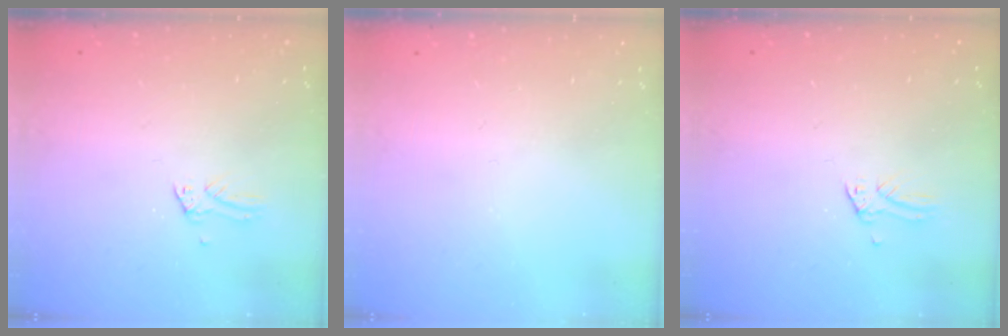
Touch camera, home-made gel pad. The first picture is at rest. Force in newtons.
{"total": 0.0}
{"total": 0.0}